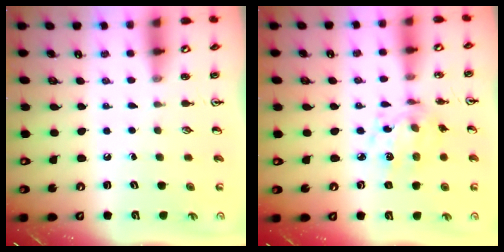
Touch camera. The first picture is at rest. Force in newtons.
{"total": 8.8, "press": 8.6, "slide": 1.8}